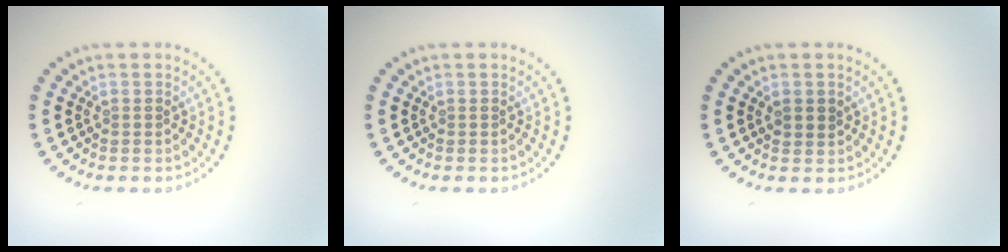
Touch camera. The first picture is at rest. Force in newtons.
{"total": 0.0}
{"total": 1.3, "press": 1.2, "slide": 0.4}